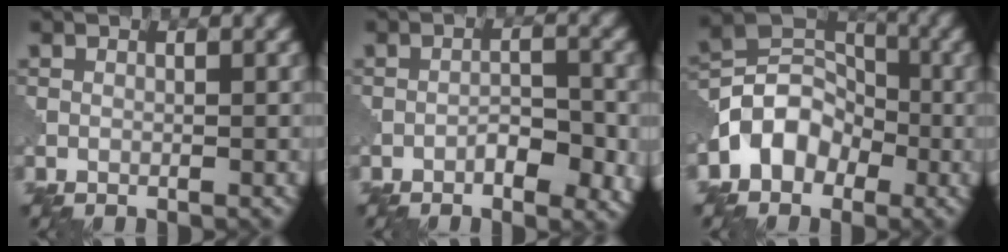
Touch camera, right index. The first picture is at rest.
{"total": 3.5, "force": [-1.5, 1.5, 2.8], "torque": [-0.041, 0.003, -0.024]}
{"total": 5.2, "force": [-2.3, 4.0, 2.4], "torque": [-0.030, 0.009, -0.055]}